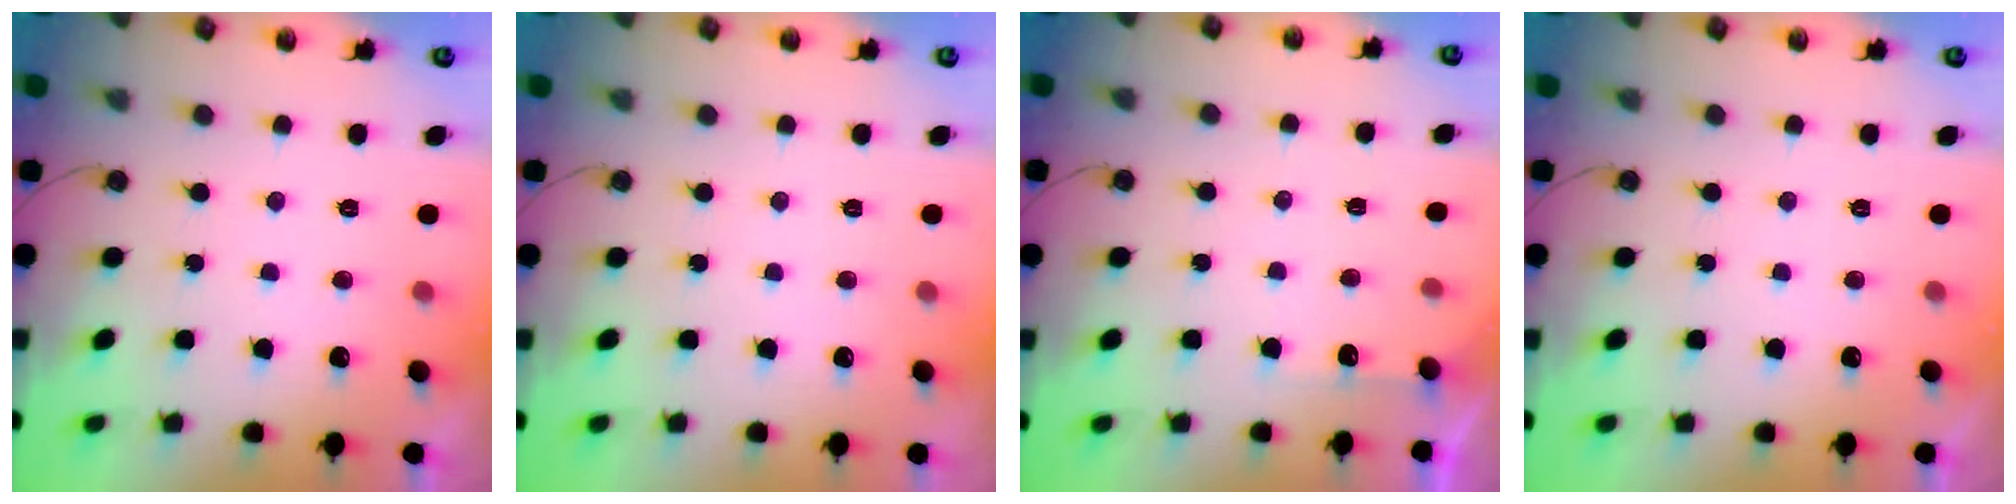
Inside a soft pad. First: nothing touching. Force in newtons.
{"total": 0.0}
{"total": 3.7, "press": 3.6, "slide": 0.4}
{"total": 0.0}